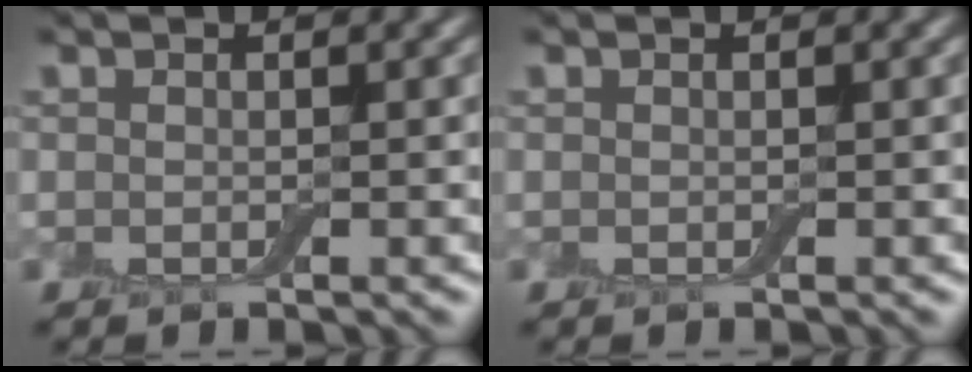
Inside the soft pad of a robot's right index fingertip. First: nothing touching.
{"total": 0.0}